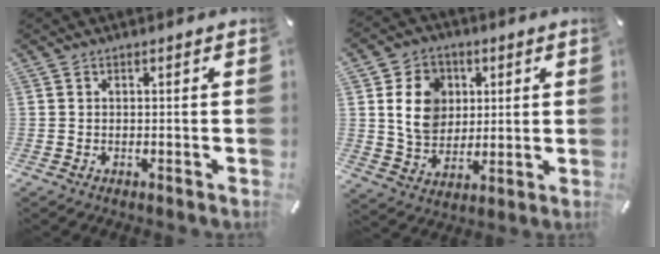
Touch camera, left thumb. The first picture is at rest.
{"total": 11.3, "force": [2.1, 9.7, 5.4], "torque": [-0.101, 0.006, 0.040]}